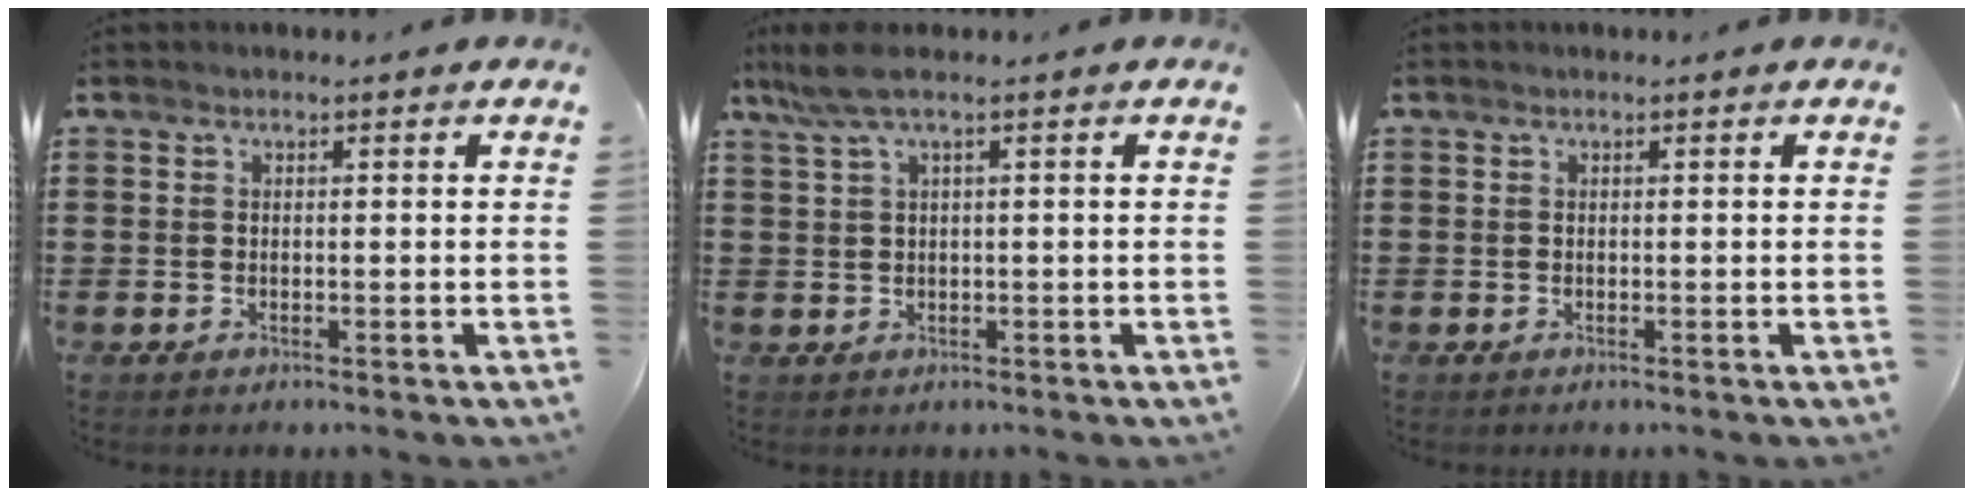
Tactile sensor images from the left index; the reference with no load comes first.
{"total": 3.2, "force": [1.2, 0.2, 3.0], "torque": [-0.075, -0.006, 0.017]}
{"total": 0.0}